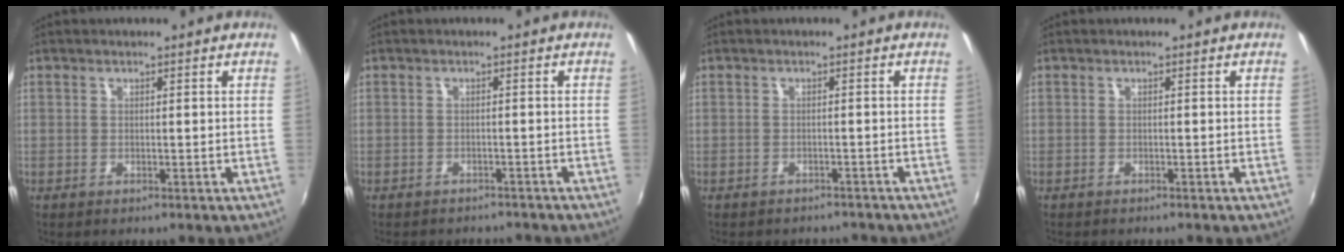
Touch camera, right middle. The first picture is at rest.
{"total": 5.9, "force": [-5.3, 2.0, 1.7], "torque": [-0.044, -0.016, -0.074]}
{"total": 5.7, "force": [-5.0, 2.1, 1.6], "torque": [-0.039, -0.015, -0.068]}
{"total": 1.4, "force": [-1.3, 0.4, 0.3], "torque": [-0.010, -0.009, -0.020]}